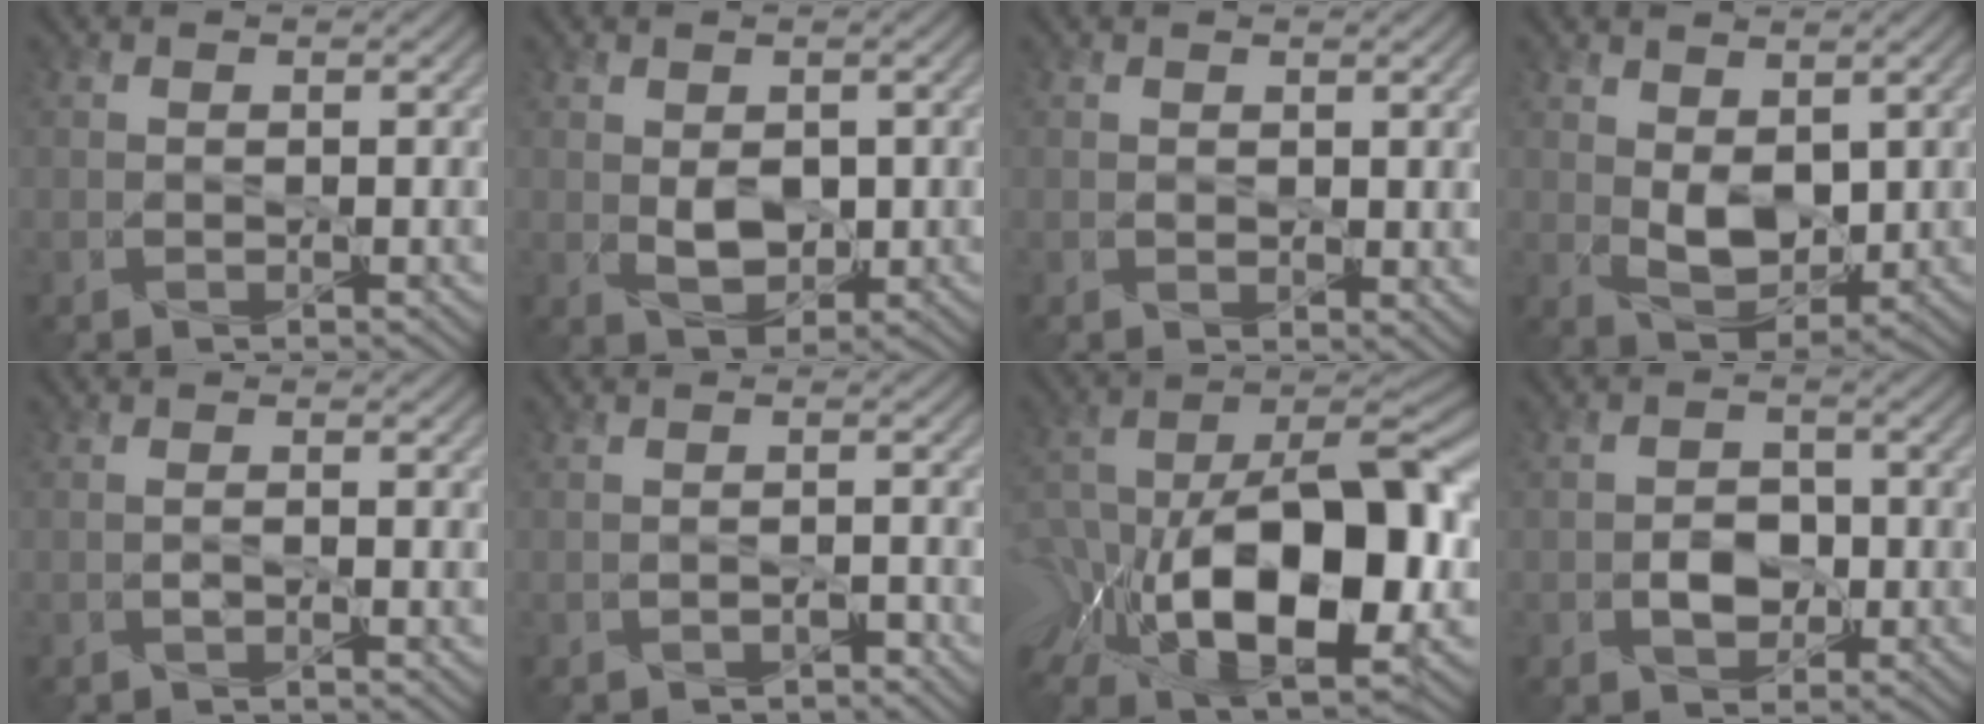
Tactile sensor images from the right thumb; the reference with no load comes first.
{"total": 4.1, "force": [0.3, 2.3, 3.4], "torque": [-0.073, -0.008, 0.006]}
{"total": 2.6, "force": [1.0, 1.5, 1.9], "torque": [-0.035, -0.011, 0.018]}
{"total": 6.1, "force": [1.3, 3.4, 4.9], "torque": [-0.110, -0.013, 0.026]}
{"total": 1.1, "force": [-0.4, -0.5, 0.8], "torque": [-0.021, -0.004, -0.007]}
{"total": 0.9, "force": [-0.8, -0.4, -0.1], "torque": [0.008, 0.002, -0.012]}
{"total": 17.5, "force": [-6.0, 8.3, 14.2], "torque": [-0.252, -0.015, -0.085]}
{"total": 2.8, "force": [-1.0, 1.6, 2.0], "torque": [-0.023, -0.002, -0.020]}